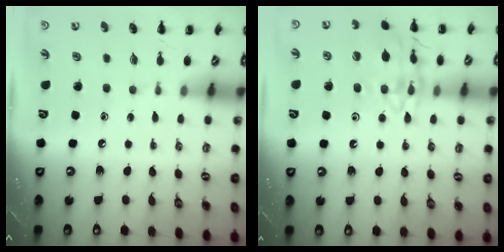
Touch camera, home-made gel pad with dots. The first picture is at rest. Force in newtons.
{"total": 15.0, "press": 14.9, "slide": 0.8}